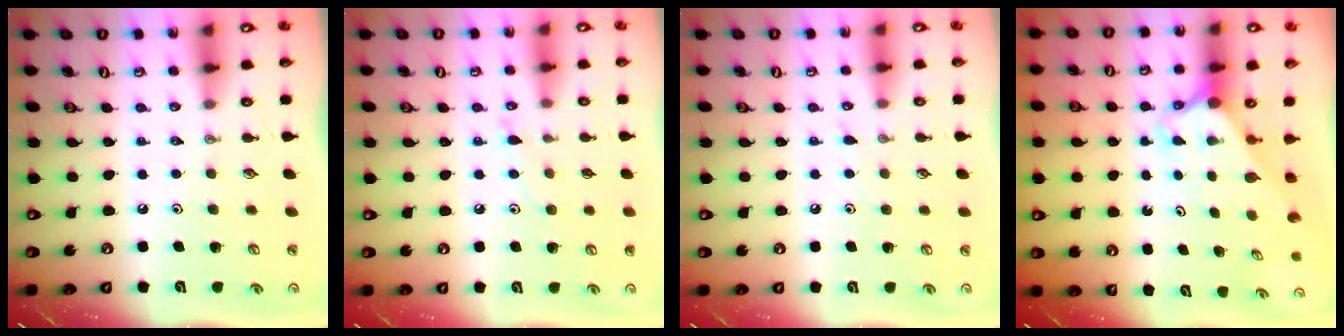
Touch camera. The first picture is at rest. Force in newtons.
{"total": 6.7, "press": 6.6, "slide": 0.7}
{"total": 4.6, "press": 4.6, "slide": 0.6}
{"total": 2.7, "press": 2.7, "slide": 0.1}